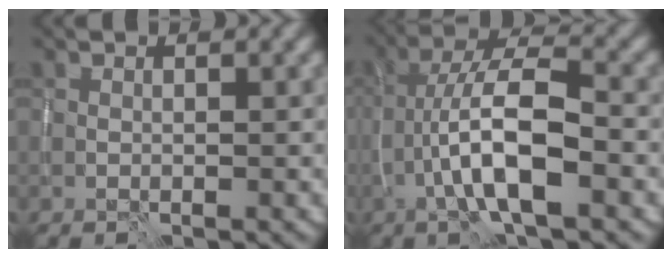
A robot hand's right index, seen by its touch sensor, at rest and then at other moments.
{"total": 7.9, "force": [-2.8, 2.0, 7.1], "torque": [-0.123, 0.018, -0.056]}